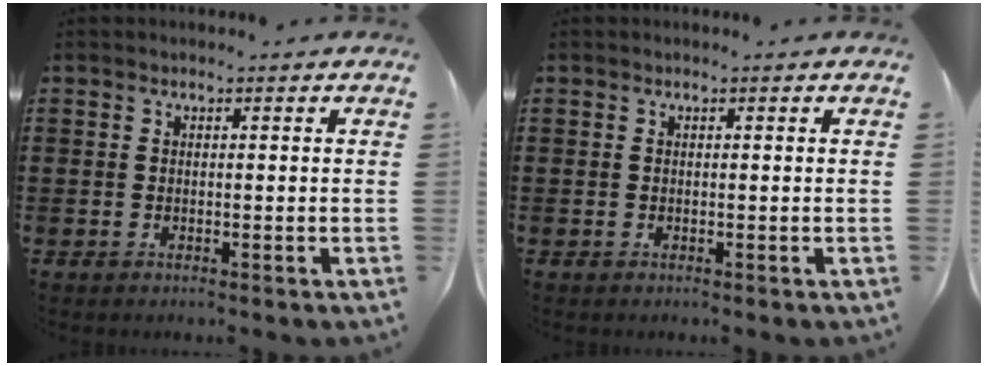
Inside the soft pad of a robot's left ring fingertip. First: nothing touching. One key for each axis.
{"total": 0.0}